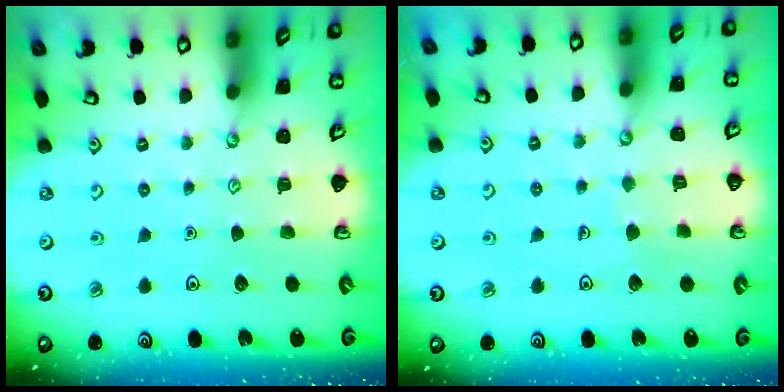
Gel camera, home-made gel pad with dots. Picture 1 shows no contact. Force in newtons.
{"total": 3.7, "press": 3.7, "slide": 0.2}